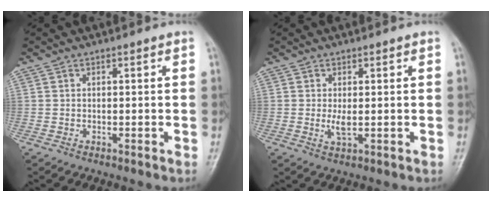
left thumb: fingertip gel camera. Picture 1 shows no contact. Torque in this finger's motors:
{"motor_torque": [0.03, 0.04, 0.07, 0.01, 0.00]}